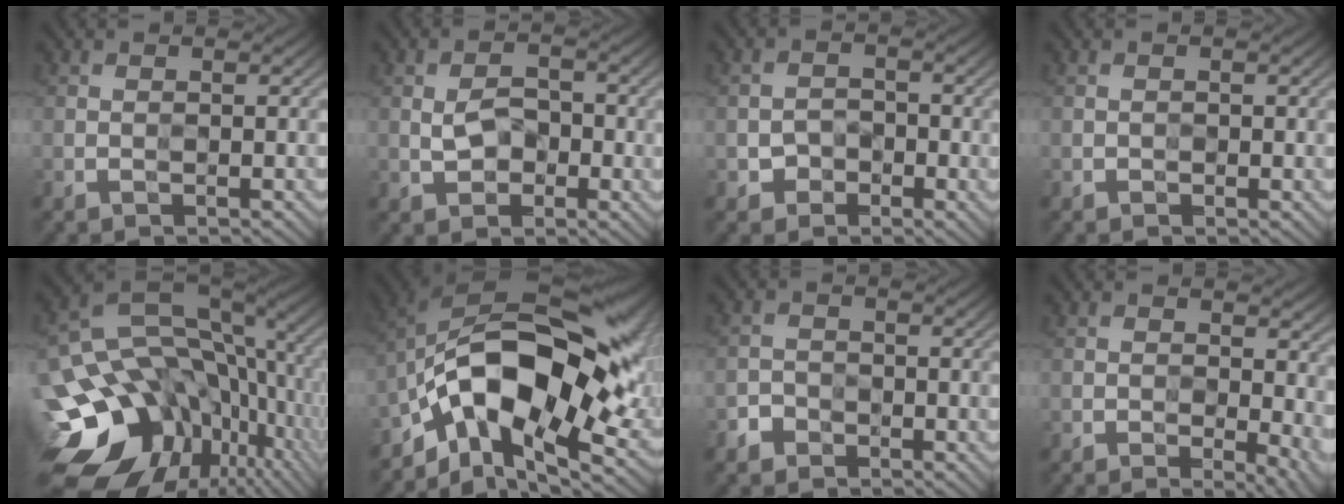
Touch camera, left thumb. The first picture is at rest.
{"total": 2.7, "force": [-0.2, 2.1, 1.7], "torque": [-0.027, 0.004, -0.001]}
{"total": 1.9, "force": [-0.9, 1.6, 0.2], "torque": [0.005, 0.006, -0.017]}
{"total": 0.0}
{"total": 19.5, "force": [-4.3, 13.8, 13.2], "torque": [-0.276, -0.026, -0.037]}
{"total": 16.9, "force": [-3.0, 9.5, 13.7], "torque": [-0.230, 0.006, -0.054]}
{"total": 1.9, "force": [-1.4, 1.3, 0.1], "torque": [0.004, 0.002, -0.029]}
{"total": 5.8, "force": [-0.9, 3.2, 4.8], "torque": [-0.043, -0.011, -0.004]}